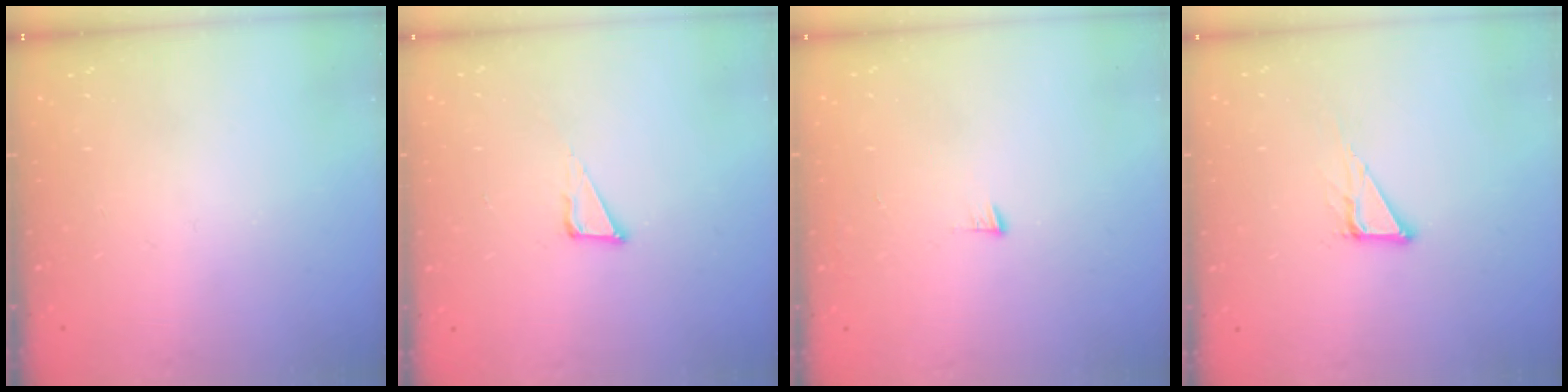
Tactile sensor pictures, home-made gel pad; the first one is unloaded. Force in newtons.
{"total": 5.1, "press": 5.0, "slide": 0.9}
{"total": 3.6, "press": 3.6, "slide": 0.5}
{"total": 5.6, "press": 5.6, "slide": 0.3}